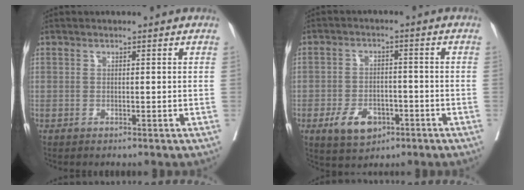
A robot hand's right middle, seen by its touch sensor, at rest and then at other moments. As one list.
[{"total": 6.5, "force": [-3.2, 3.9, 4.0], "torque": [-0.070, 0.001, -0.046]}]